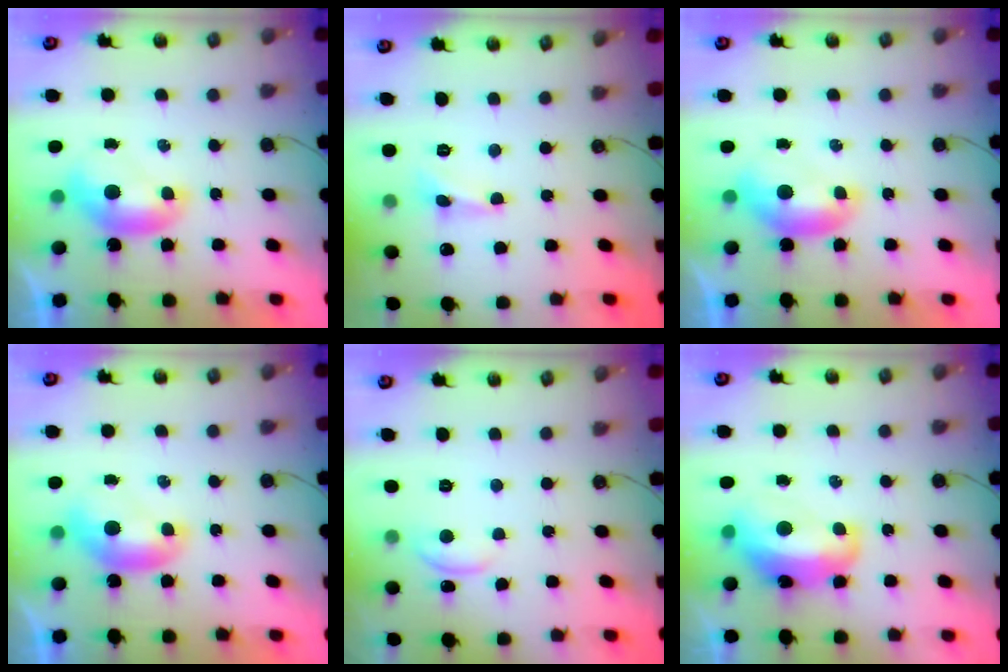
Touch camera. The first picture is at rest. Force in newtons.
{"total": 1.7, "press": 1.6, "slide": 0.5}
{"total": 0.0}
{"total": 0.0}
{"total": 0.0}
{"total": 7.1, "press": 7.0, "slide": 1.3}